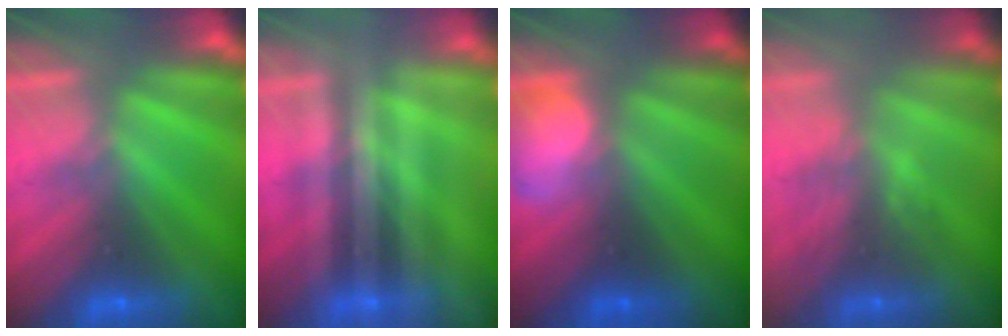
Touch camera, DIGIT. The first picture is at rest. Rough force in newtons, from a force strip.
{"total": 1.9}
{"total": 2.6}
{"total": 3.0}